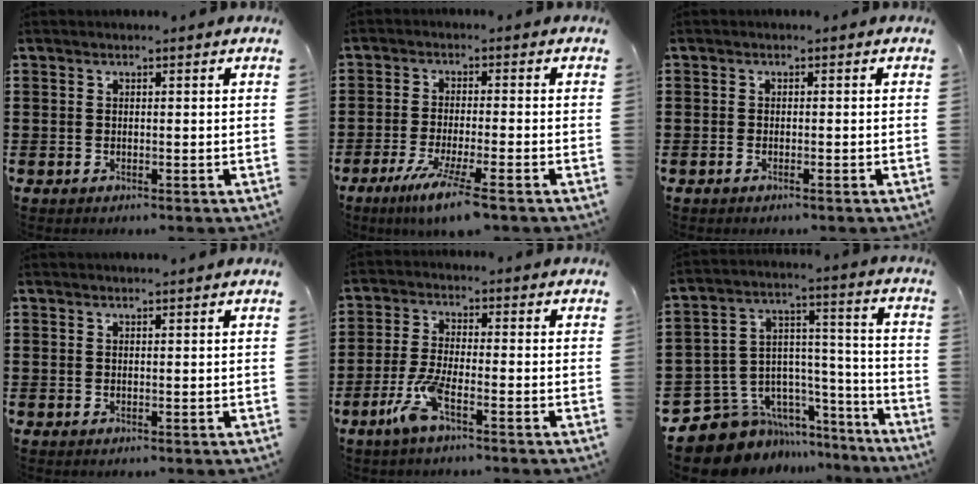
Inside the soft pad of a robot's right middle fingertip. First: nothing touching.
{"total": 6.1, "force": [-4.1, 0.0, 4.5], "torque": [-0.091, -0.018, -0.075]}
{"total": 0.7, "force": [-0.5, 0.1, 0.4], "torque": [-0.010, -0.003, -0.009]}
{"total": 0.7, "force": [0.7, -0.1, 0.0], "torque": [-0.001, -0.001, 0.014]}
{"total": 5.9, "force": [-3.2, 0.8, 4.9], "torque": [-0.121, -0.016, -0.065]}
{"total": 10.5, "force": [-8.7, 5.7, 1.9], "torque": [-0.063, 0.009, -0.162]}